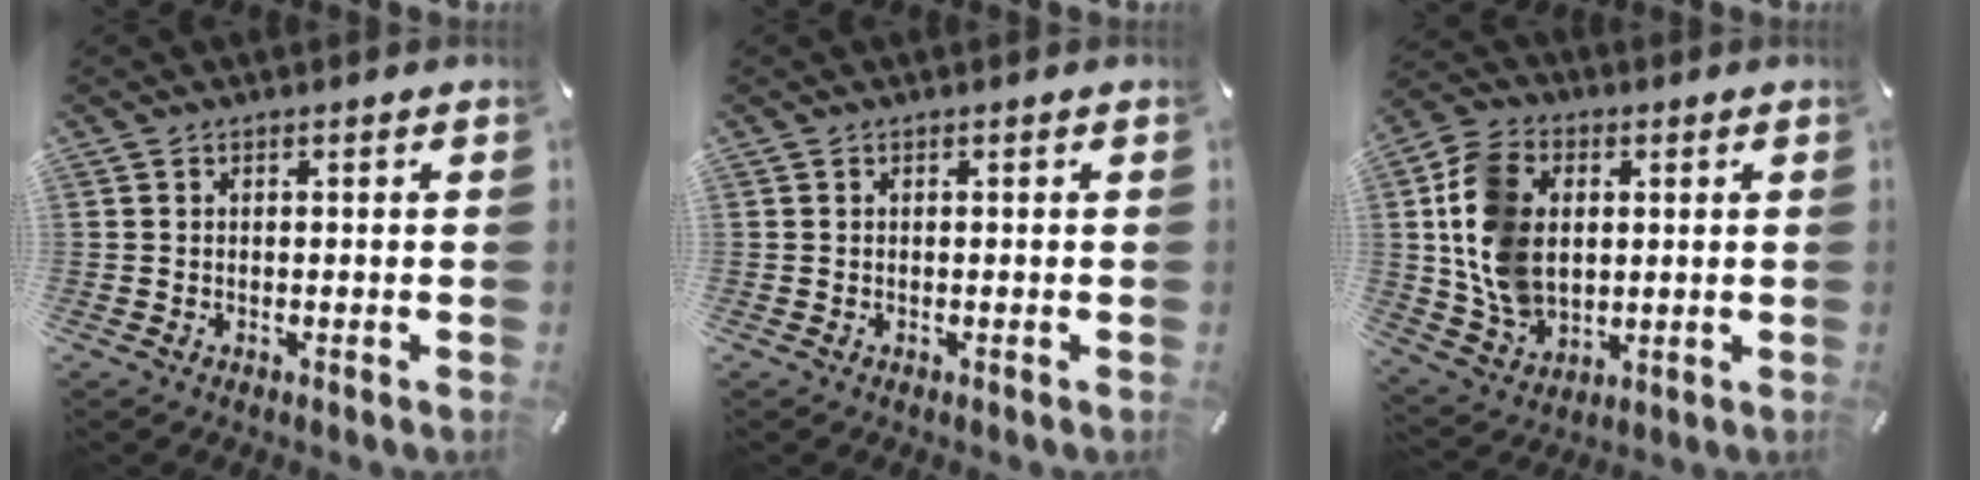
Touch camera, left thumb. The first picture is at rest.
{"total": 0.0}
{"total": 14.0, "force": [1.6, 11.1, 8.4], "torque": [-0.190, 0.015, 0.032]}